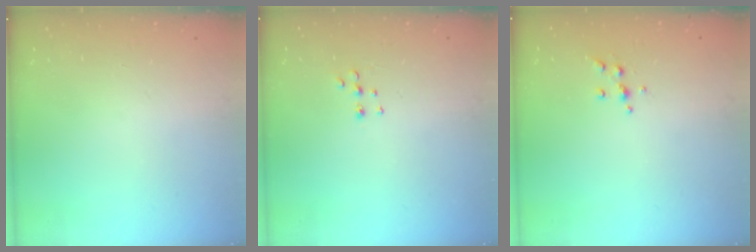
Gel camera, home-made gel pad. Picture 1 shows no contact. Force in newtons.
{"total": 5.3, "press": 5.3, "slide": 0.6}
{"total": 5.0, "press": 4.8, "slide": 1.0}